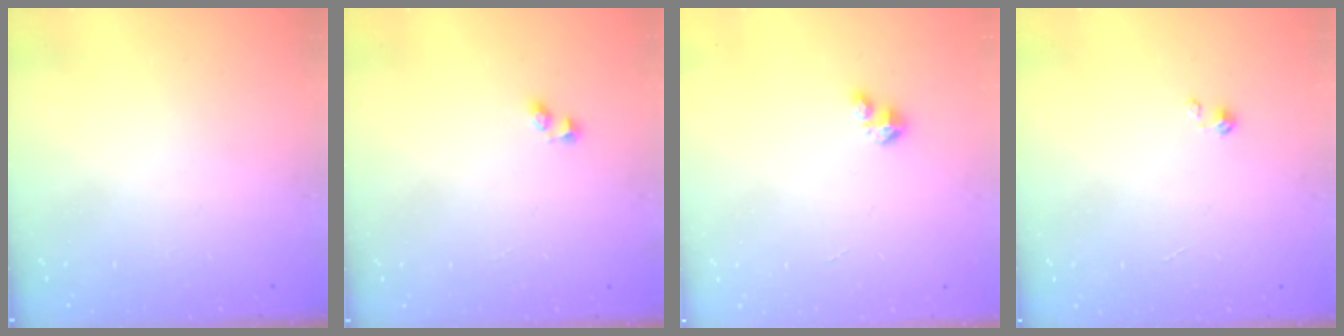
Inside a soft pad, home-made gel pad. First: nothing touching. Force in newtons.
{"total": 2.6, "press": 2.3, "slide": 1.2}
{"total": 1.9, "press": 1.9, "slide": 0.1}
{"total": 0.0}